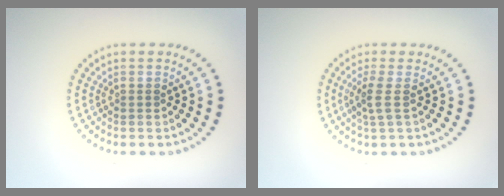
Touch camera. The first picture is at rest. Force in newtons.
{"total": 1.8, "press": 1.4, "slide": 1.1}